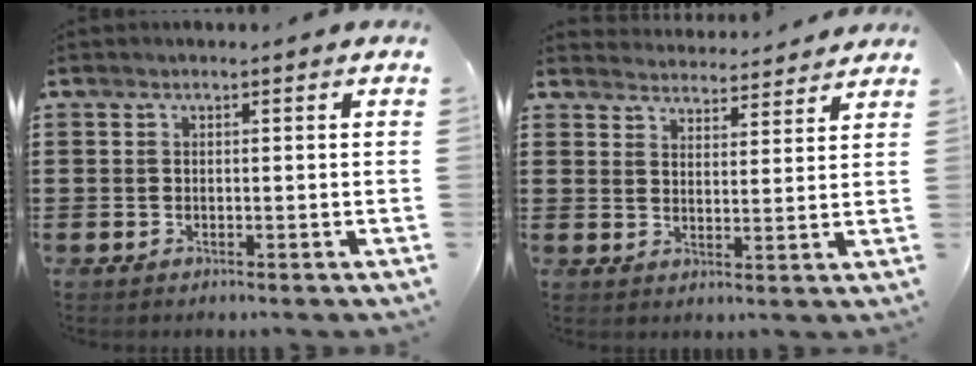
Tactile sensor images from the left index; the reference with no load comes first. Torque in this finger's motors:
{"motor_torque": [1.25, -0.89, -0.01, -0.01]}